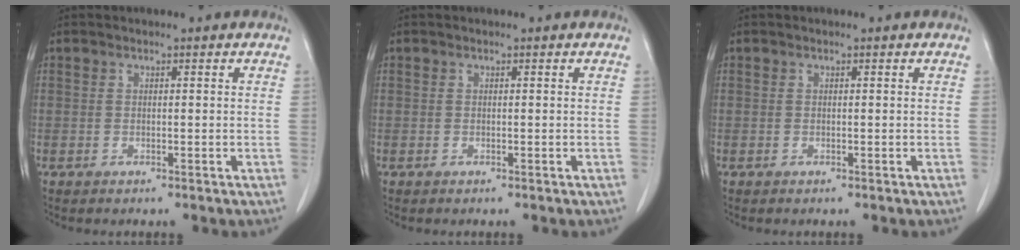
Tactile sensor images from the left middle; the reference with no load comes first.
{"total": 0.0}
{"total": 0.0}